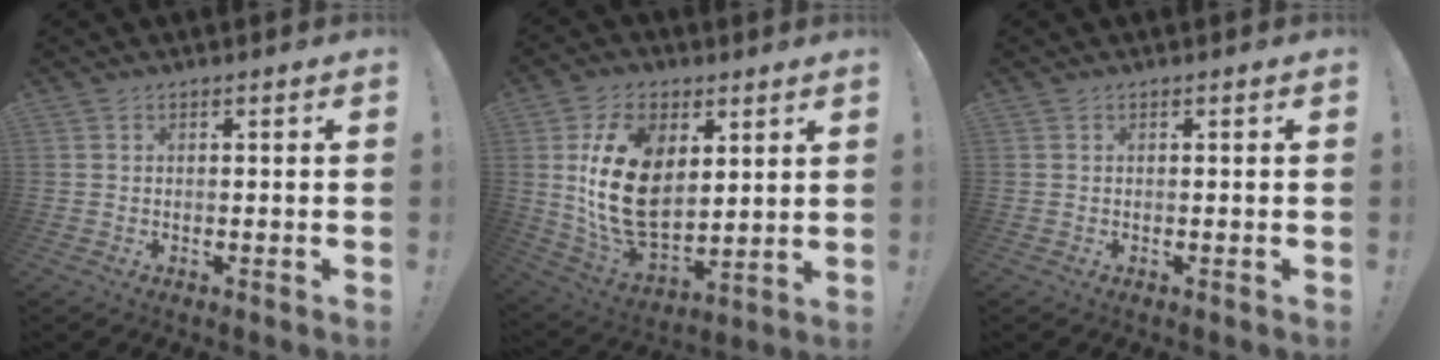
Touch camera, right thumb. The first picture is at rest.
{"total": 20.4, "force": [5.0, 14.0, 13.9], "torque": [-0.263, -0.033, 0.094]}
{"total": 0.0}